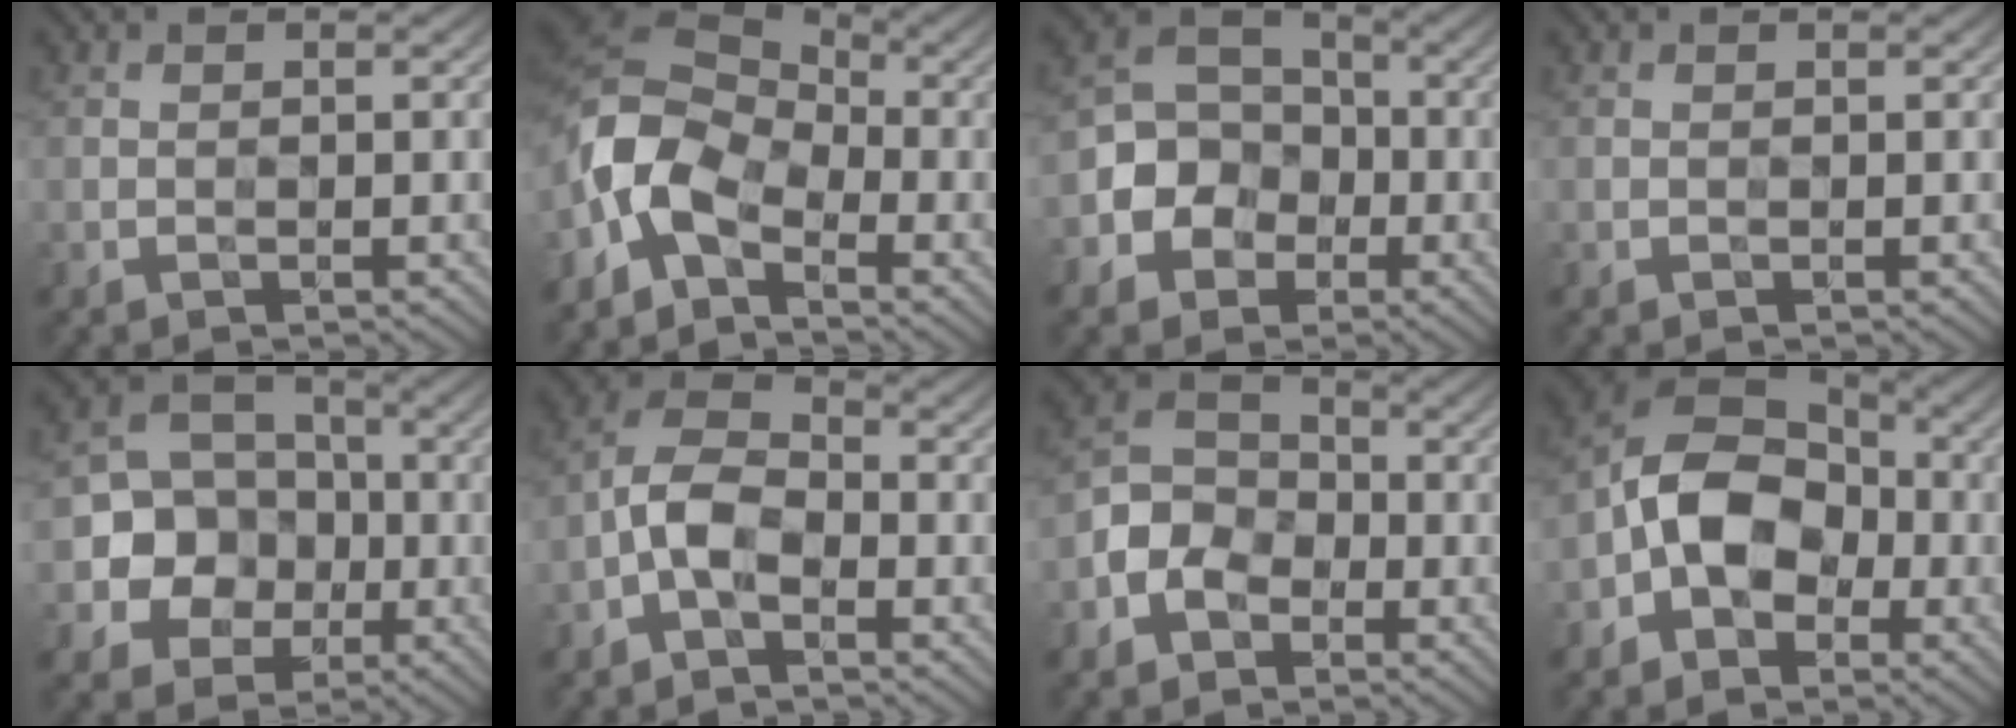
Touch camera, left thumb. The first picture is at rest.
{"total": 8.6, "force": [-3.8, 5.5, 5.5], "torque": [-0.123, 0.008, -0.104]}
{"total": 7.1, "force": [-2.3, 6.1, 2.8], "torque": [-0.056, -0.004, -0.071]}
{"total": 0.0}
{"total": 9.7, "force": [-2.2, 8.7, 3.6], "torque": [-0.076, -0.013, -0.075]}
{"total": 5.5, "force": [-2.1, 3.2, 4.0], "torque": [-0.084, 0.014, -0.057]}
{"total": 6.2, "force": [-2.8, 4.8, 2.9], "torque": [-0.064, 0.004, -0.076]}
{"total": 8.9, "force": [-2.4, 6.6, 5.5], "torque": [-0.102, 0.006, -0.072]}